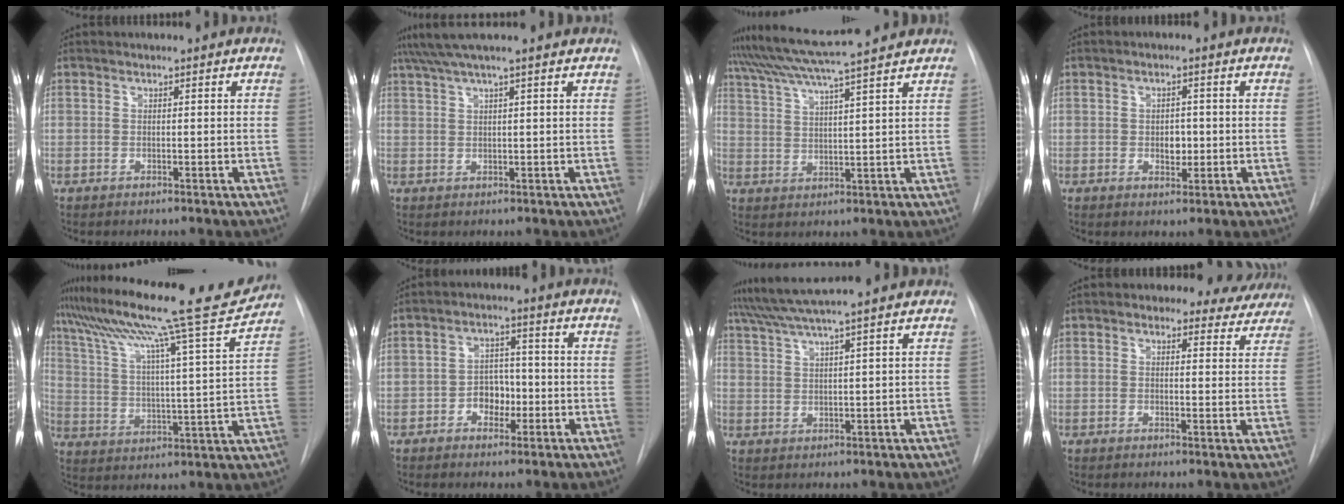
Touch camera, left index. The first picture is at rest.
{"total": 6.3, "force": [5.2, -1.2, 3.3], "torque": [-0.055, 0.037, 0.079]}
{"total": 13.2, "force": [11.6, -1.5, 6.2], "torque": [-0.117, 0.015, 0.174]}
{"total": 2.9, "force": [-0.3, 1.9, 2.1], "torque": [-0.027, 0.001, 0.000]}
{"total": 21.3, "force": [18.6, -1.5, 10.3], "torque": [-0.177, -0.030, 0.277]}
{"total": 4.3, "force": [-1.3, 3.0, 2.8], "torque": [-0.041, 0.009, -0.020]}
{"total": 7.4, "force": [6.4, -2.0, 3.2], "torque": [-0.059, 0.021, 0.105]}
{"total": 8.2, "force": [7.1, 3.8, 1.1], "torque": [0.020, -0.002, 0.058]}